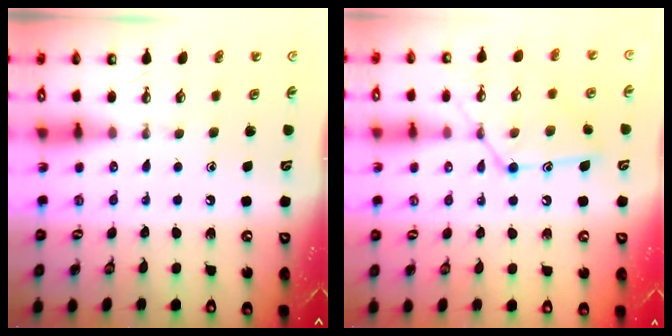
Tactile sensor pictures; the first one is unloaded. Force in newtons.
{"total": 14.2, "press": 14.2, "slide": 1.2}